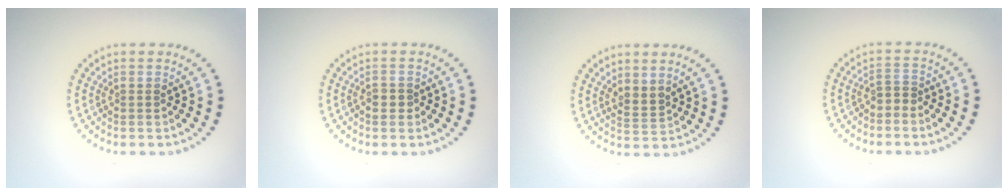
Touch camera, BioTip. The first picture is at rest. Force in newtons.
{"total": 1.3, "press": 1.3, "slide": 0.3}
{"total": 1.8, "press": 1.3, "slide": 1.3}
{"total": 1.3, "press": 1.0, "slide": 0.8}